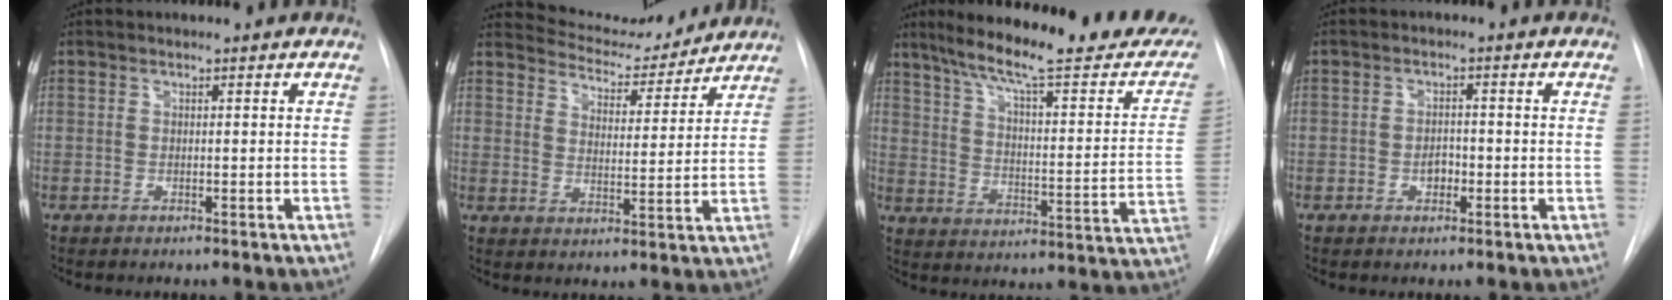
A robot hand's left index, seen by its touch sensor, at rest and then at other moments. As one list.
[{"total": 10.6, "force": [10.3, 2.1, 1.3], "torque": [-0.020, -0.002, 0.151]}, {"total": 27.4, "force": [22.7, 3.3, 15.0], "torque": [-0.218, -0.045, 0.295]}, {"total": 2.0, "force": [-0.7, 1.3, 1.3], "torque": [-0.018, 0.006, -0.011]}]